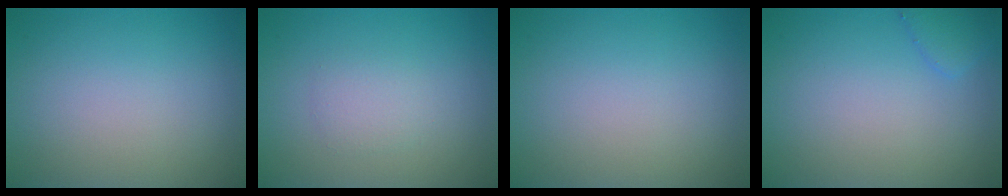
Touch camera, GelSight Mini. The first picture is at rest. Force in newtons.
{"total": 1.5, "press": 1.5, "slide": 0.1}
{"total": 0.0}
{"total": 1.5, "press": 1.5, "slide": 0.1}